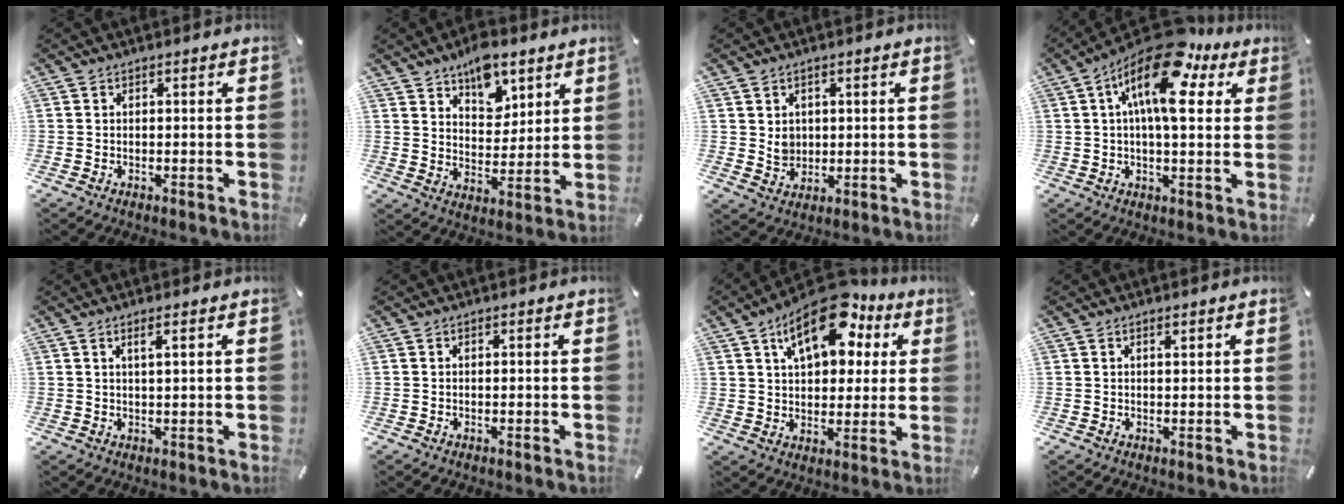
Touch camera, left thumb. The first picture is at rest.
{"total": 10.1, "force": [6.9, 6.1, 4.1], "torque": [-0.050, -0.039, 0.122]}
{"total": 4.2, "force": [1.5, 3.8, 0.7], "torque": [0.002, -0.003, 0.024]}
{"total": 17.9, "force": [7.8, 7.4, 14.3], "torque": [-0.255, -0.038, 0.122]}
{"total": 2.3, "force": [1.2, -0.1, 2.0], "torque": [-0.040, -0.002, 0.019]}
{"total": 0.0}
{"total": 16.5, "force": [8.6, 9.1, 10.8], "torque": [-0.166, -0.028, 0.147]}
{"total": 0.8, "force": [0.6, 0.1, 0.5], "torque": [-0.009, -0.001, 0.011]}